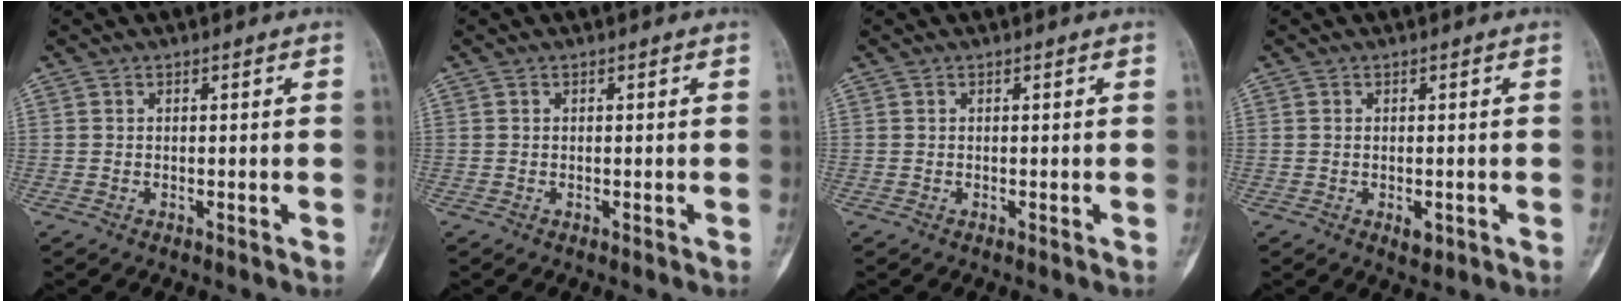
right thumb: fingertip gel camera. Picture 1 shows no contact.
{"total": 0.0}
{"total": 0.0}
{"total": 2.1, "force": [-0.6, 1.3, 1.6], "torque": [-0.022, 0.001, -0.005]}